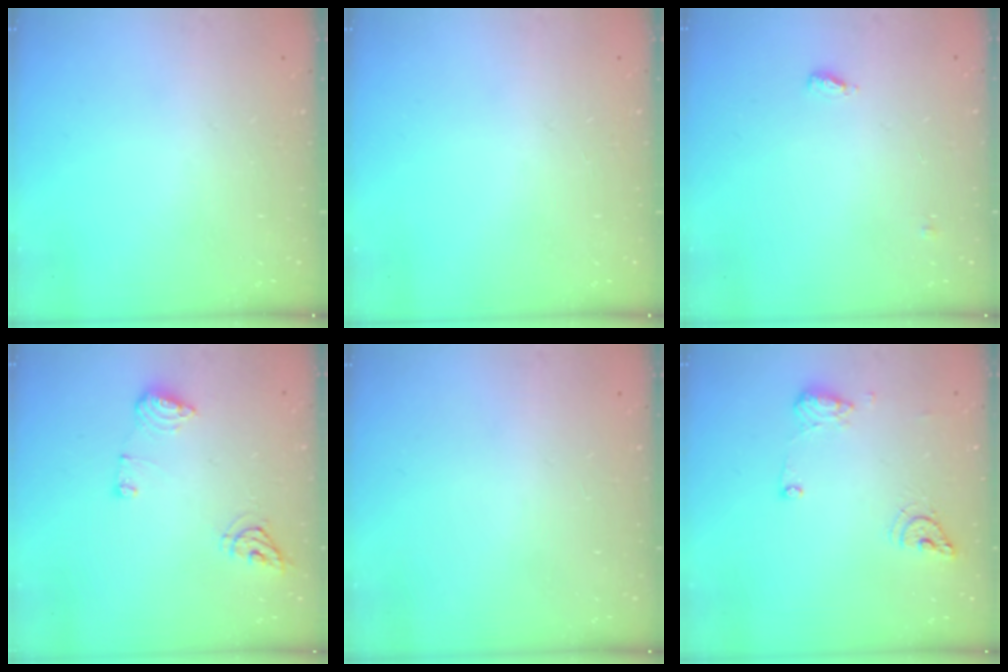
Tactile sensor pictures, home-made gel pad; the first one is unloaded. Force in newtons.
{"total": 0.0}
{"total": 4.6, "press": 4.5, "slide": 0.7}
{"total": 8.6, "press": 8.5, "slide": 0.1}
{"total": 0.8, "press": 0.8, "slide": 0.1}
{"total": 9.6, "press": 9.5, "slide": 1.4}